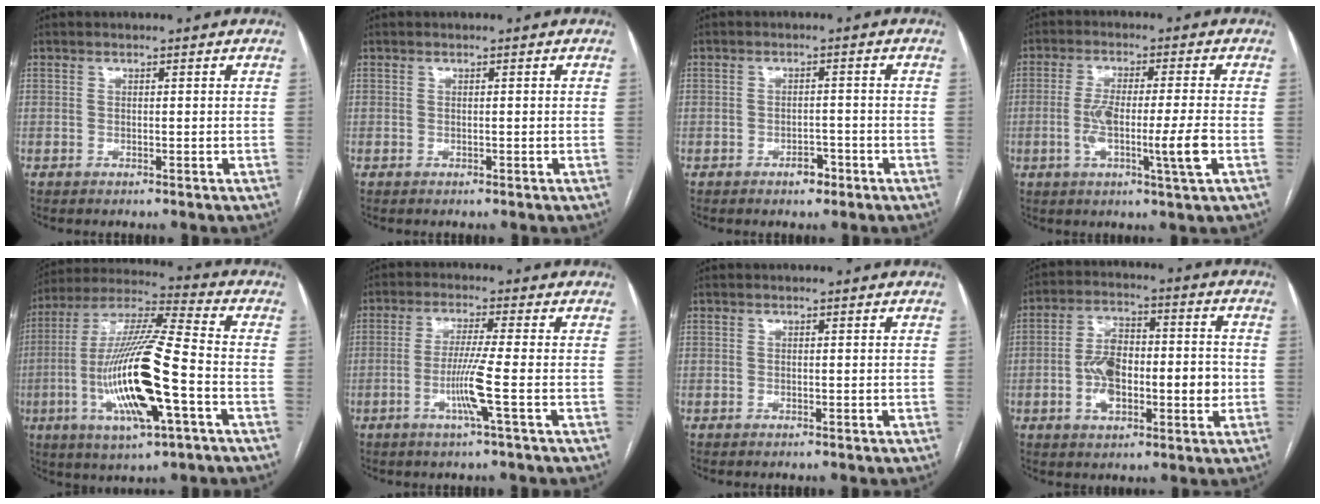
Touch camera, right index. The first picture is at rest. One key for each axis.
{"total": 0.0}
{"total": 2.5, "fx": -1.6, "fy": 1.4, "fz": 1.2, "tx": -0.010, "ty": 0.006, "tz": -0.019}
{"total": 9.2, "fx": -2.1, "fy": 0.1, "fz": 8.9, "tx": -0.162, "ty": -0.008, "tz": -0.040}
{"total": 19.3, "fx": -5.1, "fy": 2.3, "fz": 18.5, "tx": -0.378, "ty": -0.011, "tz": -0.089}
{"total": 6.2, "fx": -1.9, "fy": -1.3, "fz": 5.8, "tx": -0.112, "ty": -0.013, "tz": -0.040}
{"total": 0.0}
{"total": 11.6, "fx": -1.8, "fy": 5.3, "fz": 10.2, "tx": -0.180, "ty": 0.026, "tz": -0.027}